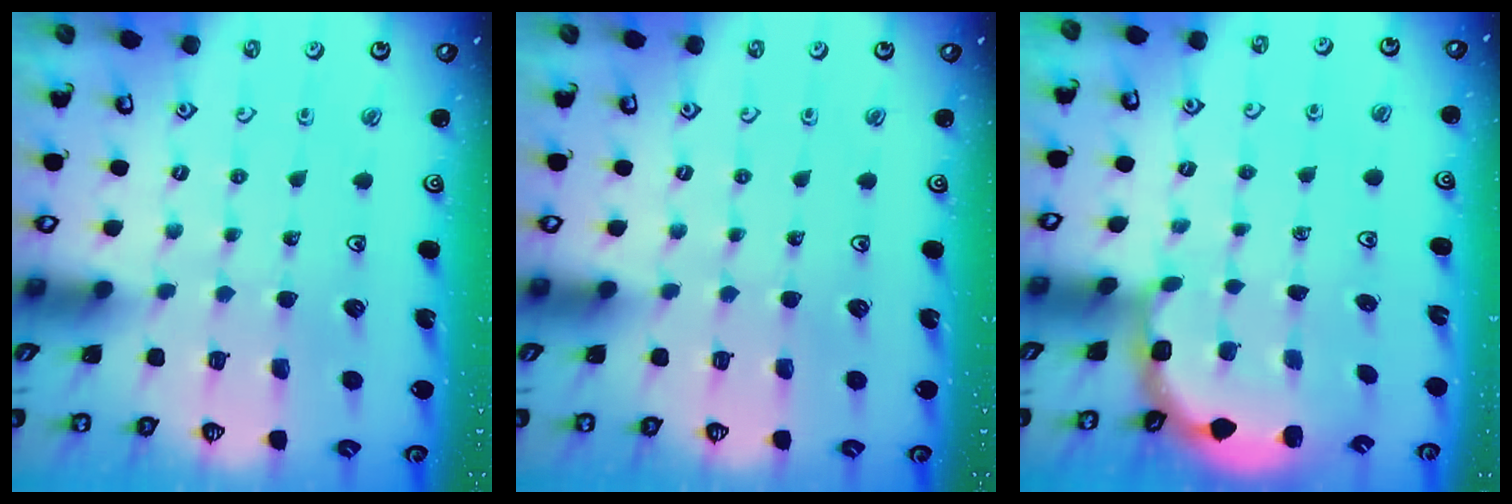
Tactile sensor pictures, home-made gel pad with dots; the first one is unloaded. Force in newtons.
{"total": 0.0}
{"total": 2.7, "press": 2.4, "slide": 1.4}